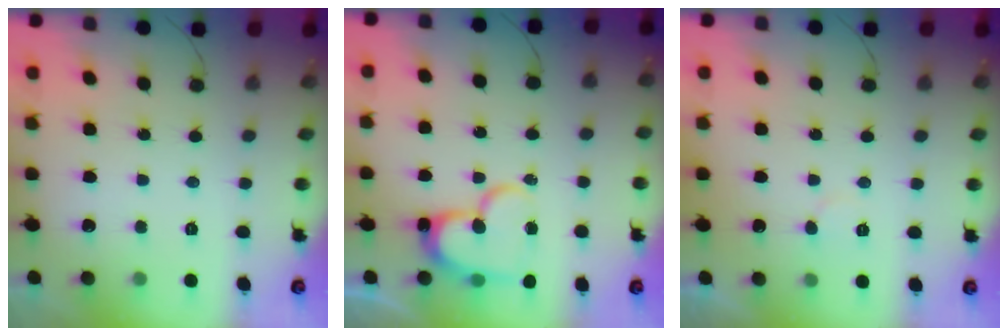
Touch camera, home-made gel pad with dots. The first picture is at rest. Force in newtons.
{"total": 16.2, "press": 16.1, "slide": 1.4}
{"total": 3.1, "press": 3.1, "slide": 0.3}